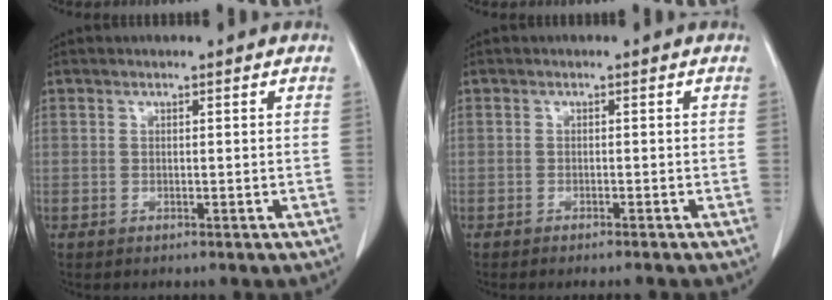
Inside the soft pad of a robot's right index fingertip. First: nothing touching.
{"total": 2.3, "force": [-2.1, -0.2, 0.9], "torque": [-0.011, -0.002, -0.026]}